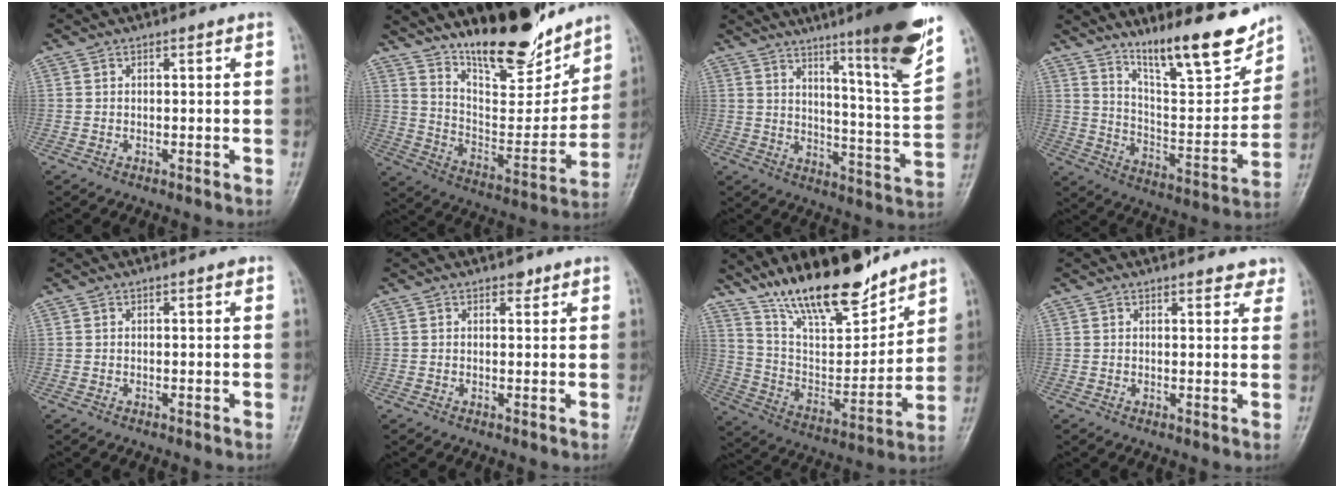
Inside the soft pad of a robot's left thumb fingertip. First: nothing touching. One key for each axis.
{"total": 19.1, "fx": 15.3, "fy": 5.6, "fz": 9.9, "tx": -0.112, "ty": -0.109, "tz": 0.260}
{"total": 18.8, "fx": 11.9, "fy": 1.2, "fz": 14.4, "tx": -0.183, "ty": -0.071, "tz": 0.173}
{"total": 18.1, "fx": 13.4, "fy": 4.3, "fz": 11.4, "tx": -0.139, "ty": -0.083, "tz": 0.223}
{"total": 0.6, "fx": 0.3, "fy": 0.2, "fz": 0.4, "tx": -0.005, "ty": 0.000, "tz": 0.000}
{"total": 1.4, "fx": 1.0, "fy": 0.8, "fz": 0.6, "tx": 0.001, "ty": -0.005, "tz": 0.012}
{"total": 19.5, "fx": 15.4, "fy": 5.8, "fz": 10.4, "tx": -0.138, "ty": -0.087, "tz": 0.276}
{"total": 3.8, "fx": 3.3, "fy": 1.5, "fz": 1.0, "tx": 0.016, "ty": -0.014, "tz": 0.029}